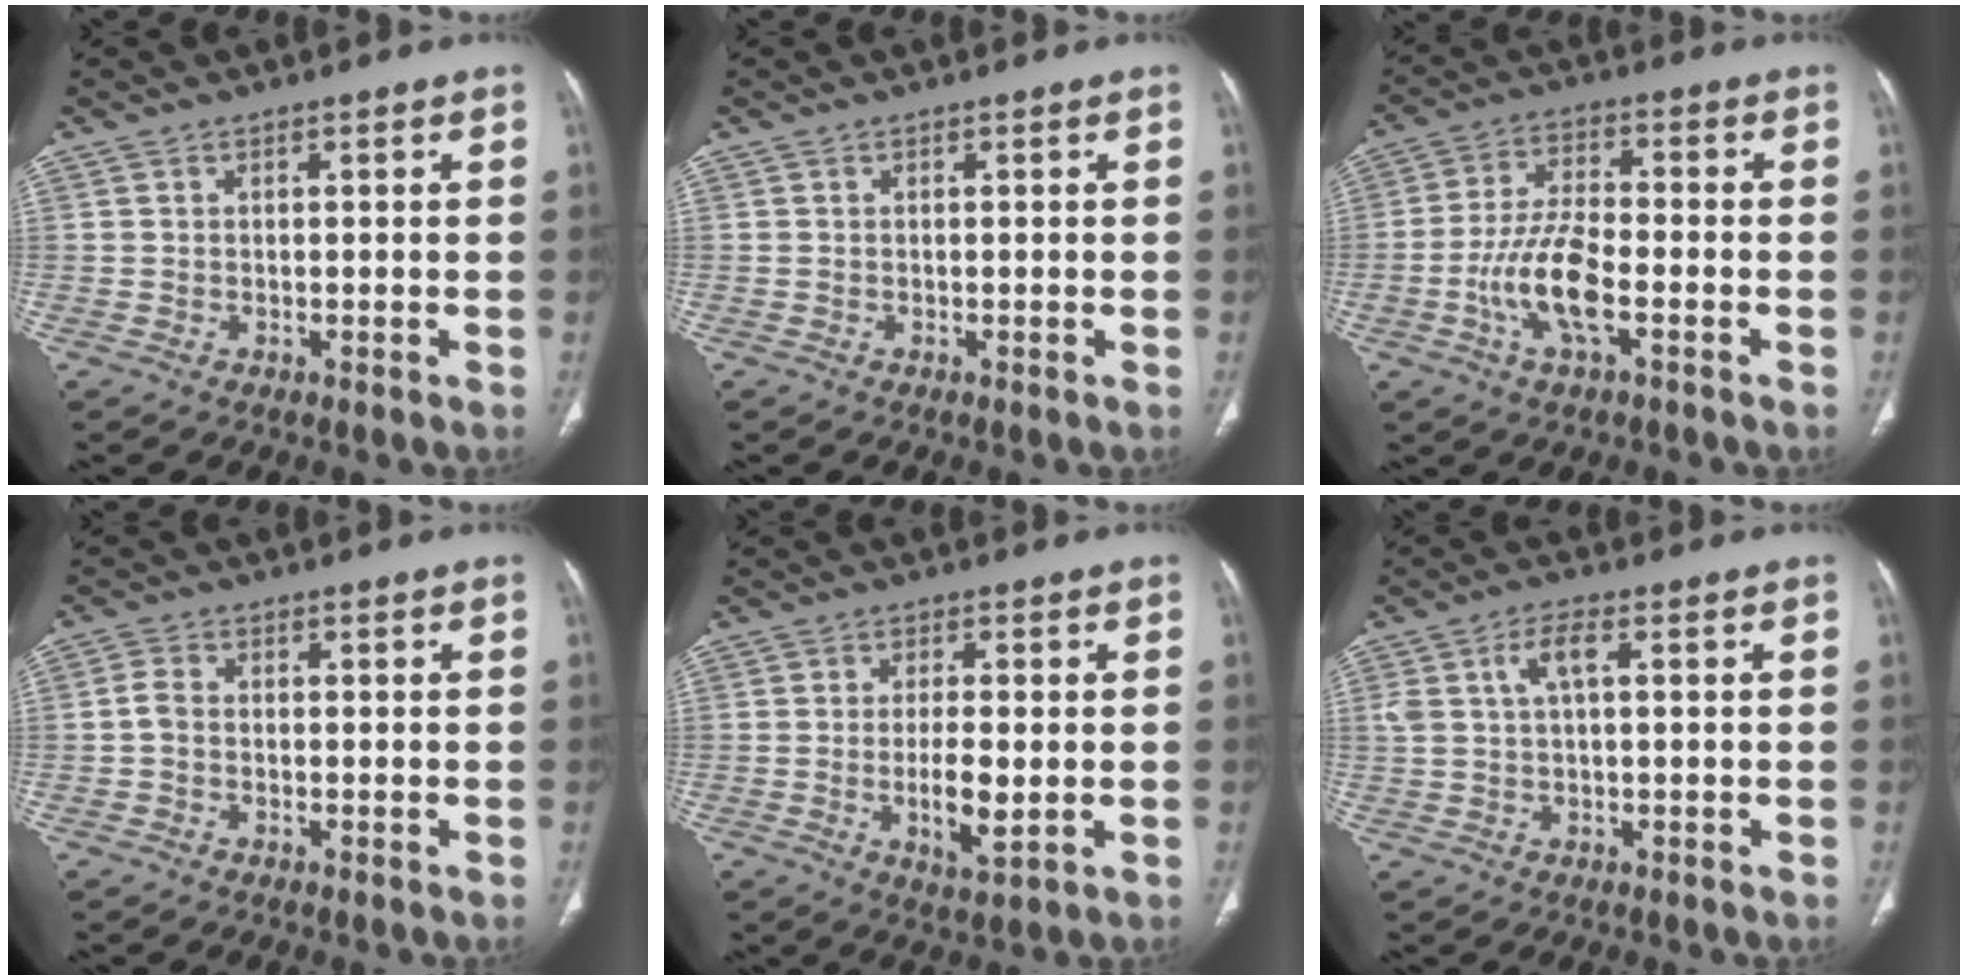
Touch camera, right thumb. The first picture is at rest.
{"total": 0.0}
{"total": 10.3, "force": [-3.4, 4.0, 8.9], "torque": [-0.179, 0.018, -0.067]}
{"total": 2.1, "force": [-0.5, 1.5, 1.4], "torque": [-0.030, 0.007, -0.017]}
{"total": 6.4, "force": [-1.0, 2.0, 6.0], "torque": [-0.107, -0.013, -0.016]}
{"total": 4.6, "force": [1.2, 1.9, 4.0], "torque": [-0.090, 0.016, 0.026]}